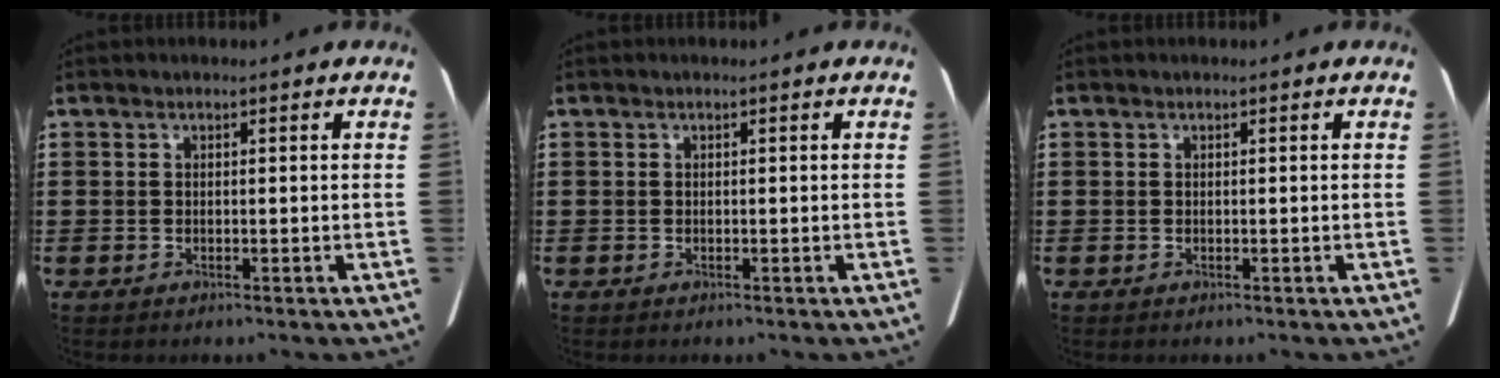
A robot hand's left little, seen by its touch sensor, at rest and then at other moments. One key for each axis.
{"total": 0.0}
{"total": 0.0}